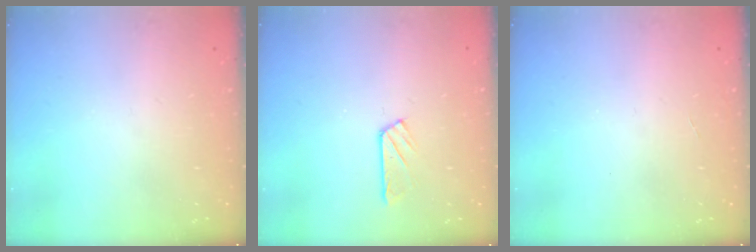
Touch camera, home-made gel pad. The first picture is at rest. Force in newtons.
{"total": 4.3, "press": 4.3, "slide": 0.5}
{"total": 0.0}